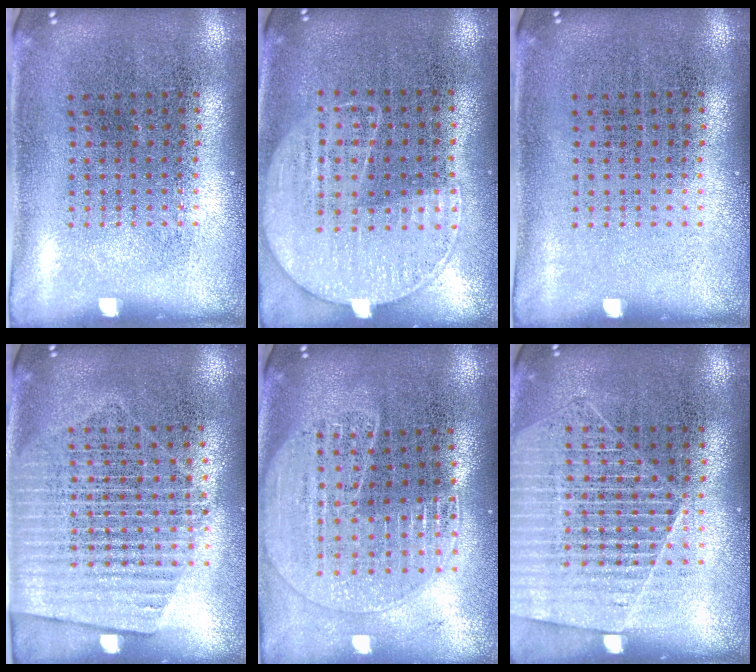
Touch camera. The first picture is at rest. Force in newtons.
{"total": 1.3, "press": 1.1, "slide": 0.6}
{"total": 0.0}
{"total": 1.6, "press": 1.4, "slide": 0.8}
{"total": 1.9, "press": 1.7, "slide": 0.8}
{"total": 1.4, "press": 1.3, "slide": 0.5}